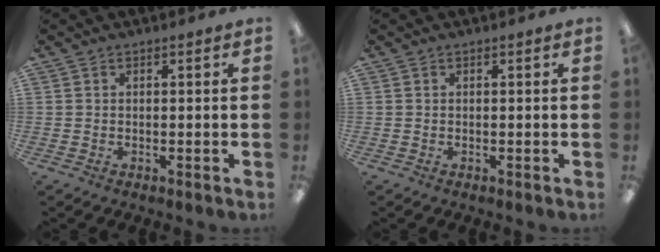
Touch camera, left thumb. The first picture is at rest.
{"total": 0.0}